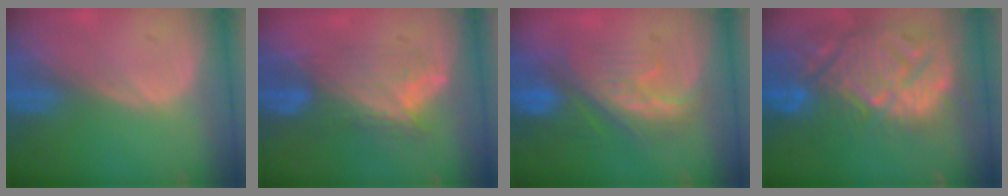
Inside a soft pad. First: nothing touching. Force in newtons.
{"total": 7.0, "press": 6.8, "slide": 1.7}
{"total": 8.3, "press": 8.1, "slide": 1.9}
{"total": 14.9, "press": 12.8, "slide": 7.7}